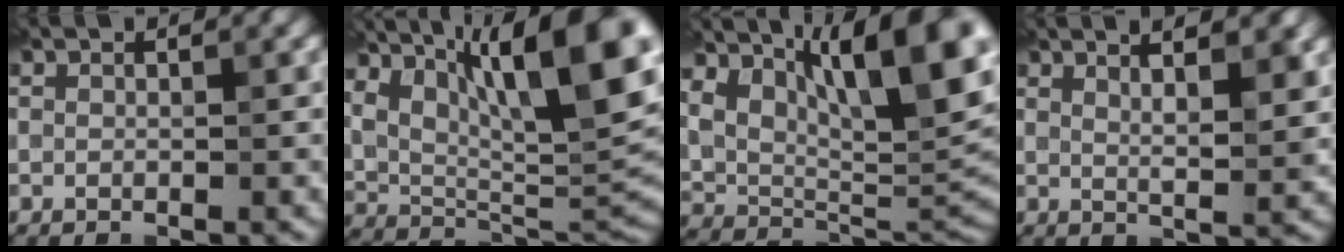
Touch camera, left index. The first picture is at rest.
{"total": 14.8, "force": [6.8, 5.3, 12.1], "torque": [-0.182, 0.019, 0.112]}
{"total": 13.0, "force": [6.1, 5.3, 10.2], "torque": [-0.155, 0.006, 0.104]}
{"total": 4.8, "force": [2.8, 1.1, 3.8], "torque": [-0.043, 0.016, 0.027]}